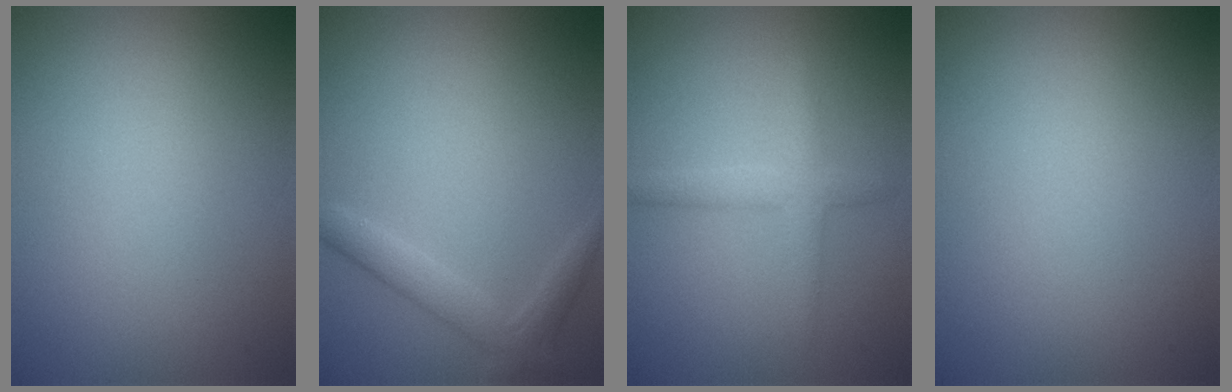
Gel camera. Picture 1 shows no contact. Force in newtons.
{"total": 2.3, "press": 2.3, "slide": 0.1}
{"total": 2.3, "press": 2.3, "slide": 0.2}
{"total": 0.0}